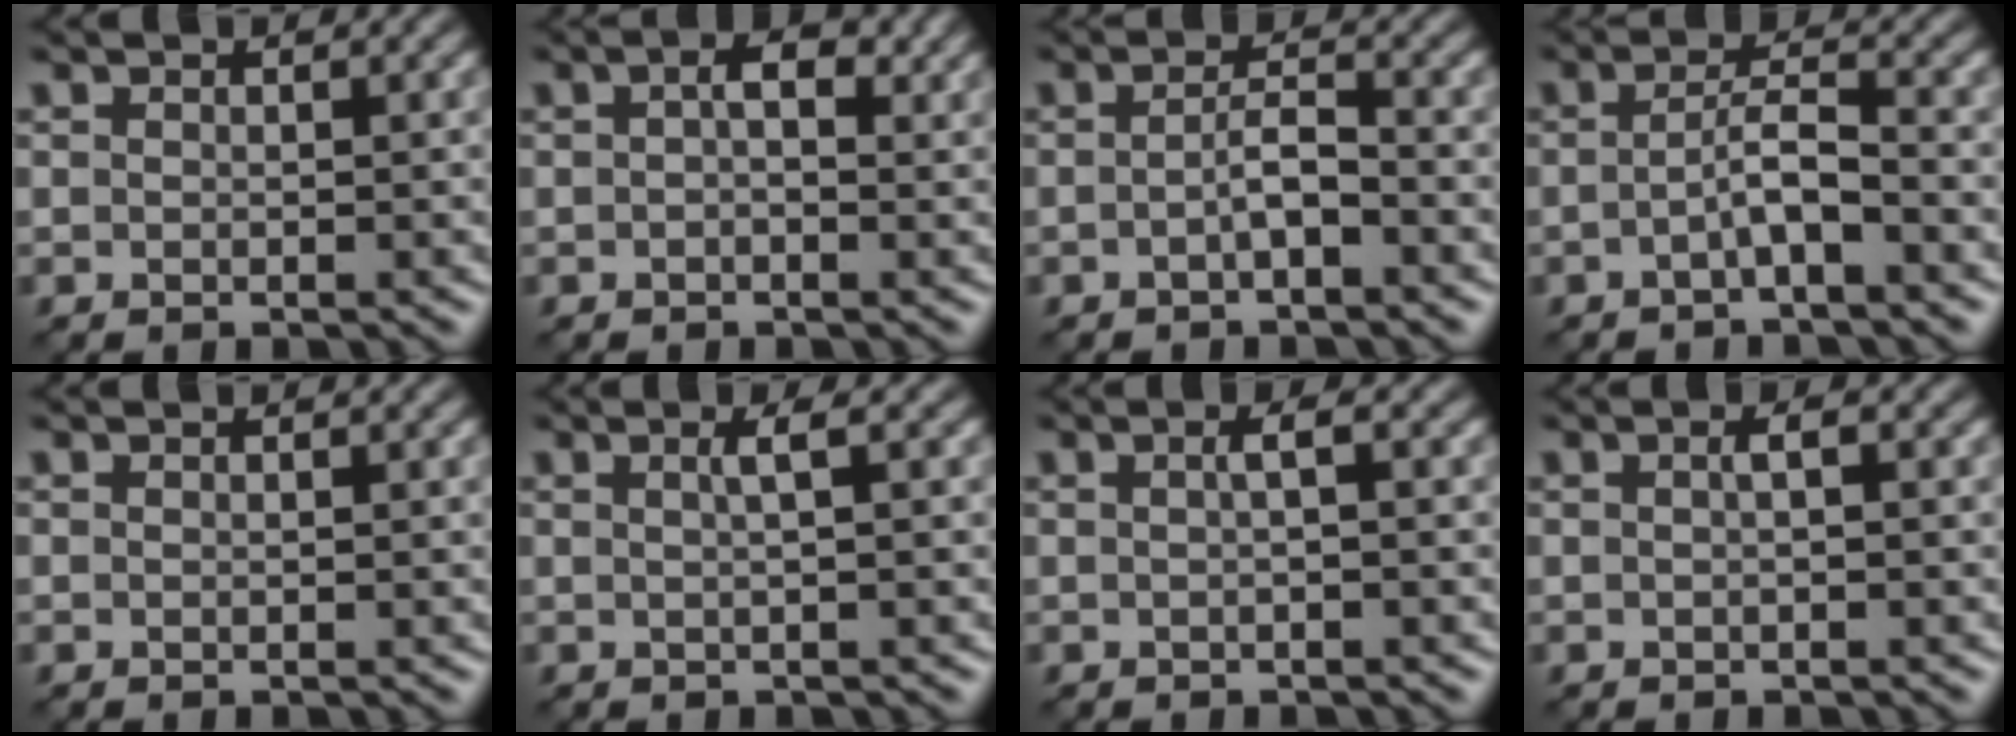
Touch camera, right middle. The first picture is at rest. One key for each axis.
{"total": 2.1, "fx": 0.4, "fy": 0.9, "fz": 1.8, "tx": -0.029, "ty": 0.006, "tz": 0.001}
{"total": 1.9, "fx": -0.7, "fy": 0.3, "fz": 1.7, "tx": -0.031, "ty": 0.006, "tz": -0.016}
{"total": 2.5, "fx": -1.0, "fy": 0.3, "fz": 2.3, "tx": -0.041, "ty": 0.011, "tz": -0.022}
{"total": 0.0}
{"total": 1.5, "fx": 0.3, "fy": 0.3, "fz": 1.5, "tx": -0.023, "ty": 0.007, "tz": 0.001}
{"total": 1.2, "fx": 0.1, "fy": 0.1, "fz": 1.2, "tx": -0.020, "ty": 0.007, "tz": 0.000}
{"total": 0.9, "fx": 0.0, "fy": 0.0, "fz": 0.9, "tx": -0.017, "ty": 0.004, "tz": 0.001}